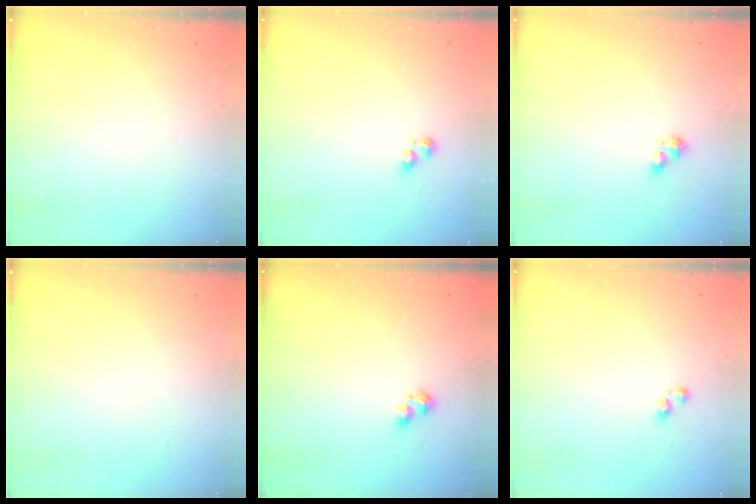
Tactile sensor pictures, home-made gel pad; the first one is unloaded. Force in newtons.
{"total": 2.8, "press": 2.8, "slide": 0.3}
{"total": 3.0, "press": 2.9, "slide": 0.5}
{"total": 0.0}
{"total": 1.8, "press": 1.7, "slide": 0.5}
{"total": 3.7, "press": 3.7, "slide": 0.5}